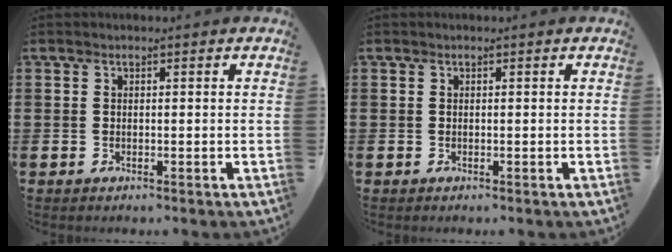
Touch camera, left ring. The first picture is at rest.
{"total": 0.0}